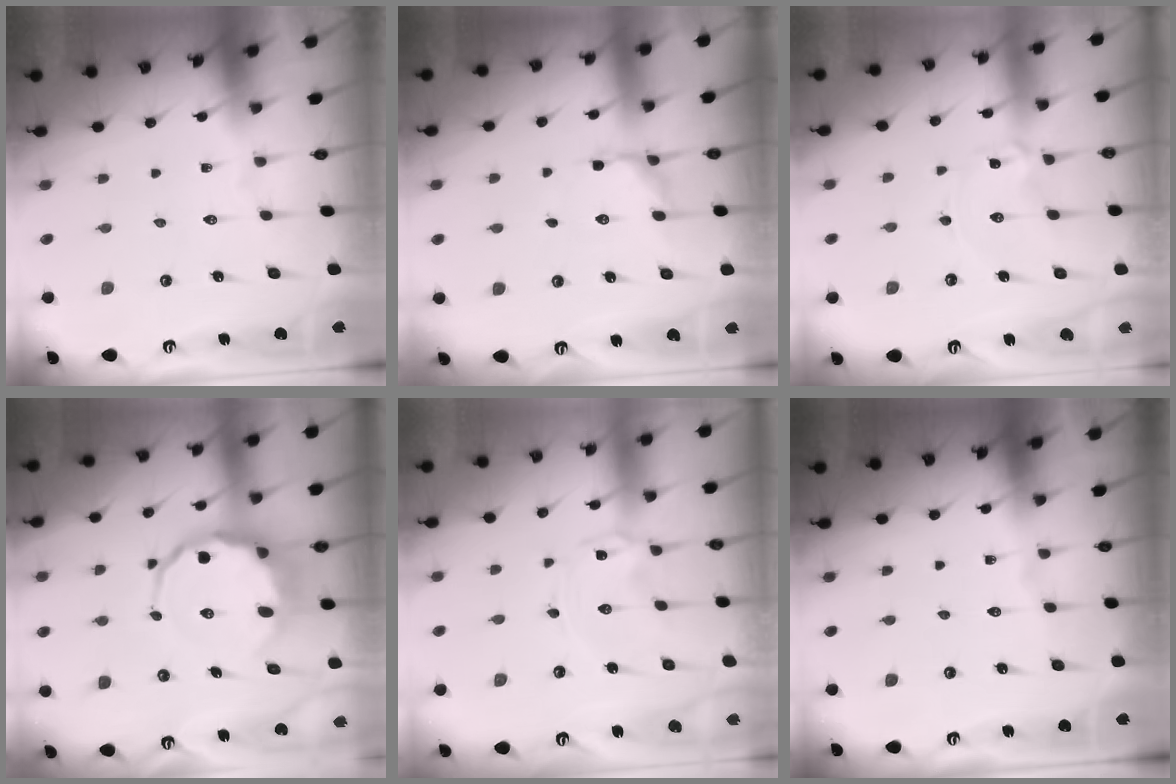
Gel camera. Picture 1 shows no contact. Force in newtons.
{"total": 5.5, "press": 4.9, "slide": 2.5}
{"total": 0.9, "press": 0.9, "slide": 0.1}
{"total": 8.3, "press": 7.8, "slide": 2.7}
{"total": 0.7, "press": 0.7, "slide": 0.1}
{"total": 0.0}